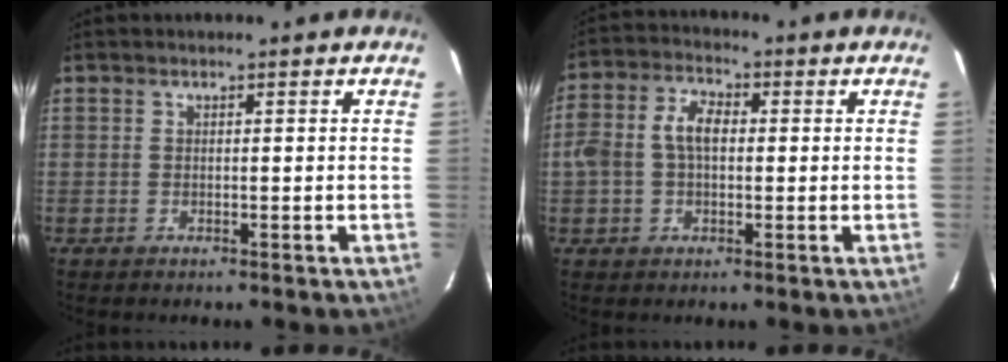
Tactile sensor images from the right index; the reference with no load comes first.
{"total": 7.0, "force": [0.0, 4.6, 5.2], "torque": [-0.108, 0.020, -0.001]}